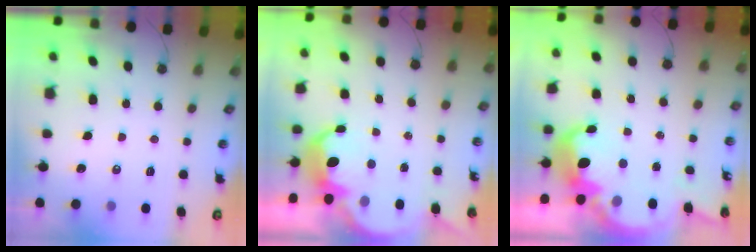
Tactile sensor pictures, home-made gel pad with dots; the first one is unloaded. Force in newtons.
{"total": 5.6, "press": 5.6, "slide": 0.5}
{"total": 10.1, "press": 10.1, "slide": 0.7}